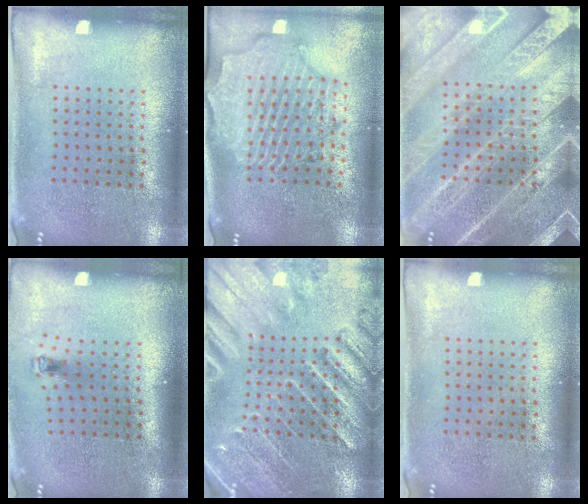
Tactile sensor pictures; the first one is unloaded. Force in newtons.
{"total": 2.6, "press": 2.4, "slide": 1.1}
{"total": 6.0, "press": 6.0, "slide": 0.7}
{"total": 0.6, "press": 0.3, "slide": 0.5}
{"total": 3.1, "press": 3.0, "slide": 1.0}
{"total": 0.0}